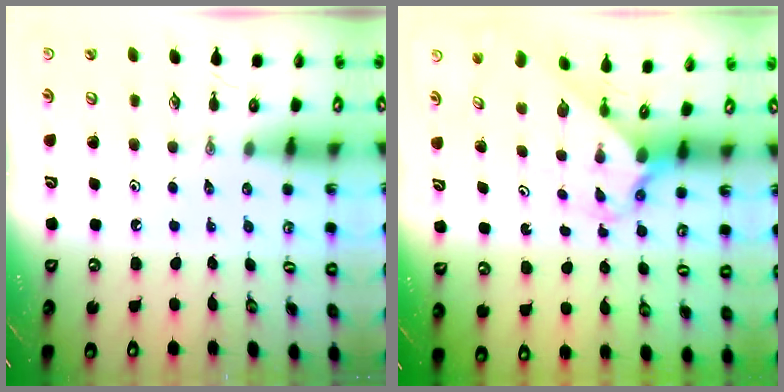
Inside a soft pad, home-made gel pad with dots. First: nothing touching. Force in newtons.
{"total": 2.4, "press": 2.4, "slide": 0.2}